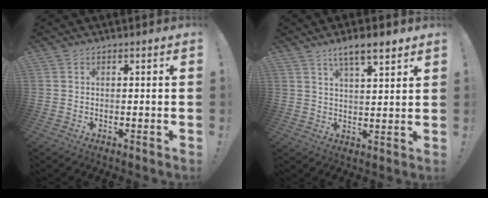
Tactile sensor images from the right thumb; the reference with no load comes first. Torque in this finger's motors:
{"motor_torque": [-0.02, 0.12, 0.66, 0.32, 0.01]}